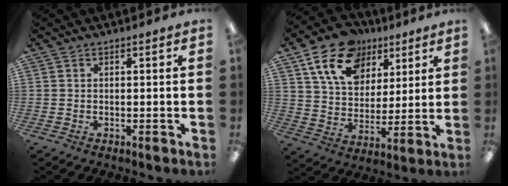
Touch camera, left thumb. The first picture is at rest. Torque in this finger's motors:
{"motor_torque": [1.65, 1.68, 1.38, -1.38, 0.19]}